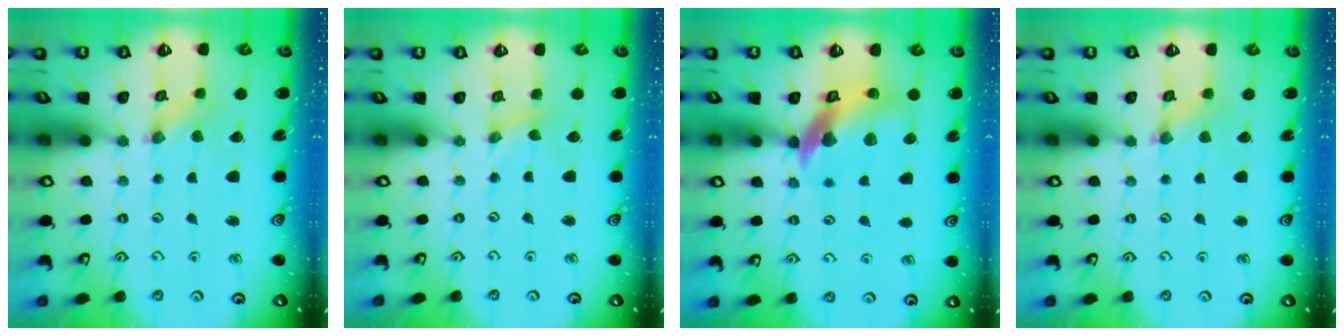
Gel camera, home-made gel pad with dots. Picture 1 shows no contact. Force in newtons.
{"total": 0.0}
{"total": 13.0, "press": 12.9, "slide": 1.8}
{"total": 1.0, "press": 1.0, "slide": 0.3}